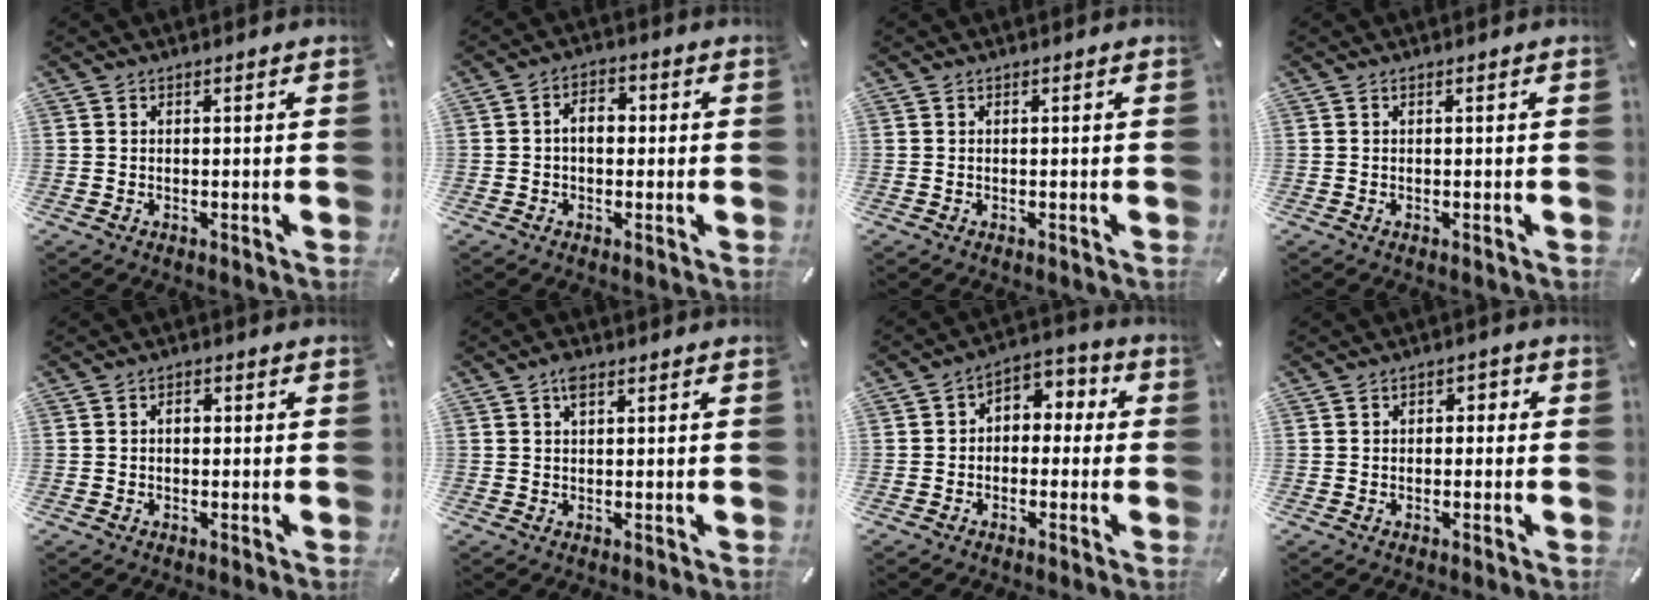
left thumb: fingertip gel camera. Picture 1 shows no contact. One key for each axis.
{"total": 5.0, "fx": -0.1, "fy": 3.2, "fz": 3.8, "tx": -0.055, "ty": 0.008, "tz": -0.007}
{"total": 0.0}
{"total": 0.0}
{"total": 1.9, "fx": 0.0, "fy": 1.3, "fz": 1.3, "tx": -0.018, "ty": 0.004, "tz": -0.003}
{"total": 2.5, "fx": 1.2, "fy": 1.2, "fz": 1.9, "tx": -0.033, "ty": 0.001, "tz": 0.018}
{"total": 4.8, "fx": -1.5, "fy": 4.2, "fz": 1.8, "tx": -0.023, "ty": 0.019, "tz": -0.032}
{"total": 1.9, "fx": -0.9, "fy": 1.5, "fz": 0.8, "tx": -0.016, "ty": 0.013, "tz": -0.021}